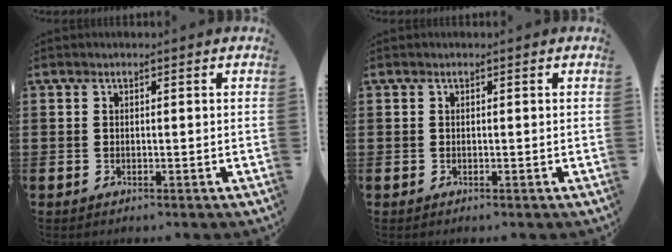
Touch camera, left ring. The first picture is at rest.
{"total": 0.0}